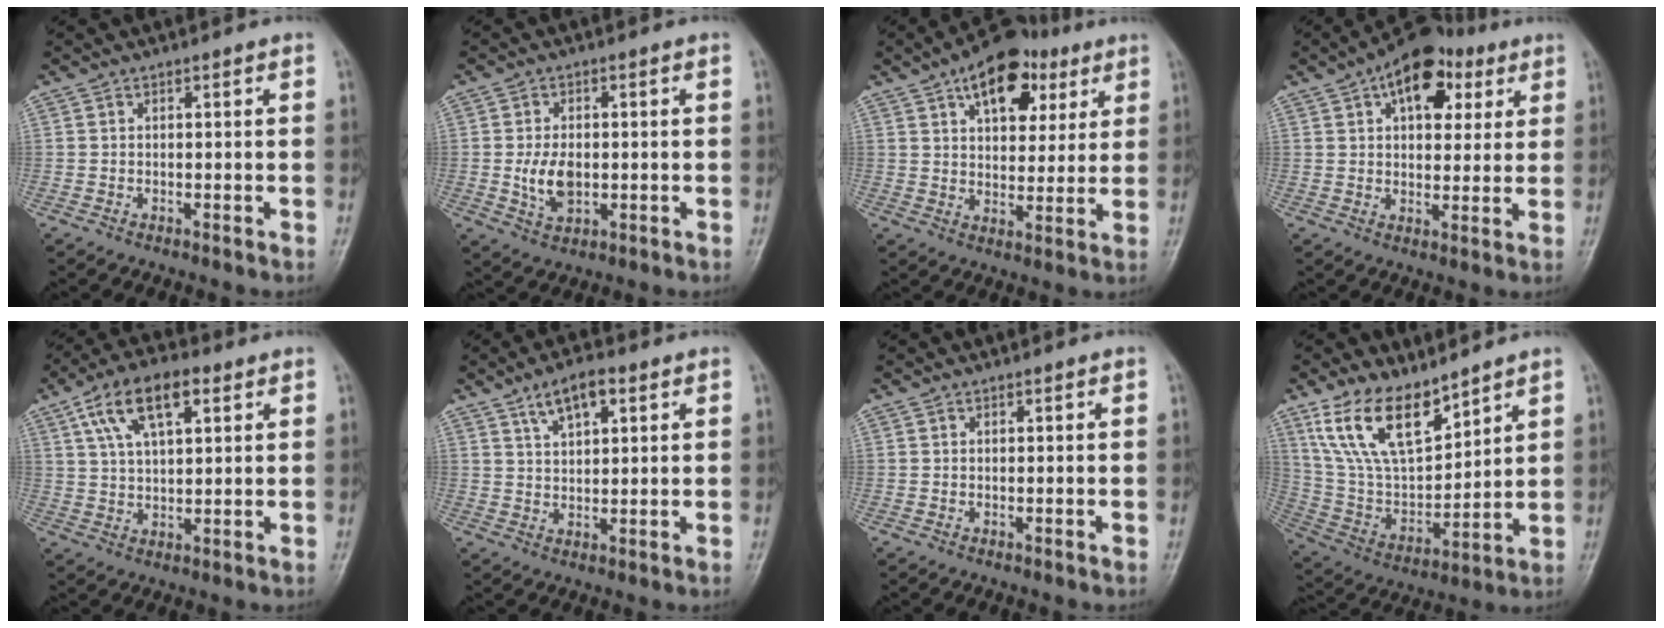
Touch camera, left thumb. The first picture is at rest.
{"total": 6.1, "force": [-0.6, 3.8, 4.7], "torque": [-0.079, -0.005, -0.005]}
{"total": 14.5, "force": [7.4, 8.1, 9.4], "torque": [-0.099, -0.012, 0.111]}
{"total": 13.2, "force": [6.2, 7.5, 8.9], "torque": [-0.090, -0.001, 0.087]}
{"total": 11.4, "force": [5.1, 5.3, 8.7], "torque": [-0.153, 0.004, 0.089]}
{"total": 6.7, "force": [3.6, 3.0, 4.7], "torque": [-0.072, -0.007, 0.062]}
{"total": 0.0}
{"total": 15.9, "force": [10.7, 7.0, 9.4], "torque": [-0.146, -0.054, 0.226]}